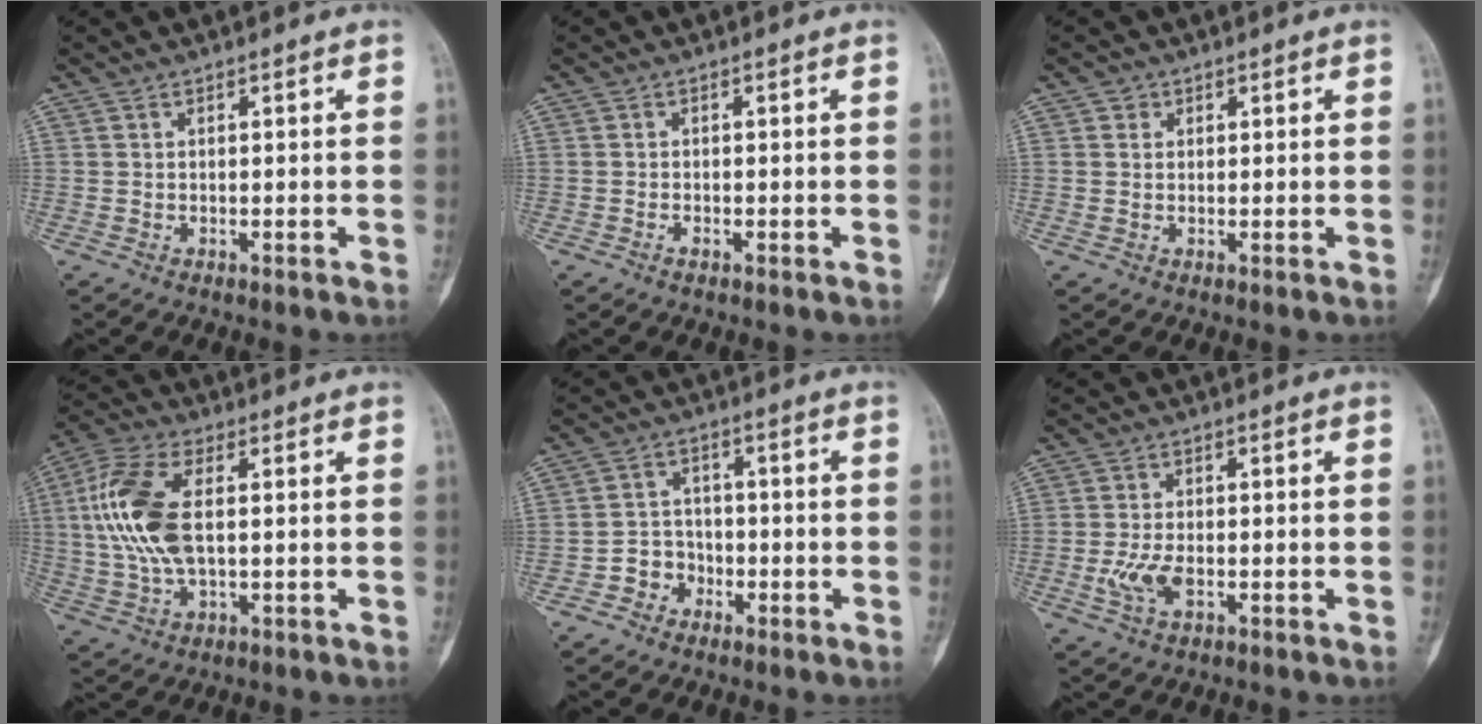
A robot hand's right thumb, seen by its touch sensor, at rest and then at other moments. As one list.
[{"total": 0.7, "force": [-0.5, 0.3, 0.4], "torque": [-0.008, 0.004, -0.010]}, {"total": 1.4, "force": [0.5, 1.3, 0.2], "torque": [0.010, 0.001, 0.003]}, {"total": 13.9, "force": [1.6, 7.0, 11.9], "torque": [-0.268, 0.011, 0.030]}, {"total": 4.8, "force": [-2.4, 4.1, 0.9], "torque": [0.018, 0.025, -0.048]}, {"total": 5.1, "force": [-1.4, 2.7, 4.1], "torque": [-0.090, 0.000, -0.026]}]